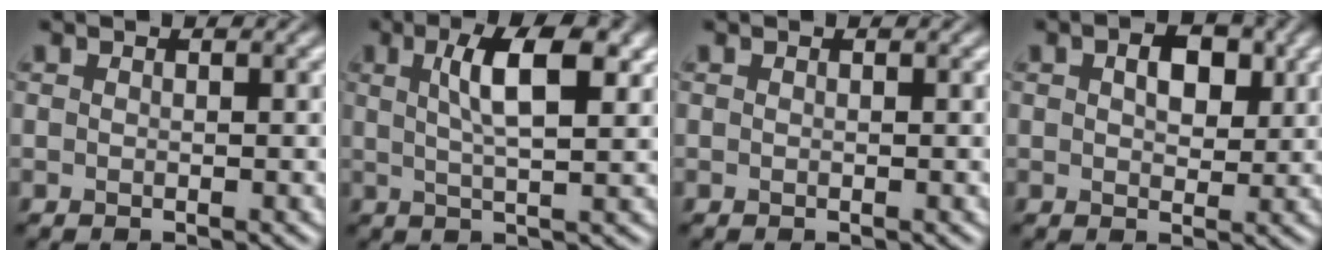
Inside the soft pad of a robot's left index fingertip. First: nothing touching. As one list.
[{"total": 5.8, "force": [1.9, 1.6, 5.2], "torque": [-0.080, 0.005, 0.030]}, {"total": 0.0}, {"total": 3.5, "force": [1.1, 2.2, 2.5], "torque": [-0.043, 0.003, 0.017]}]